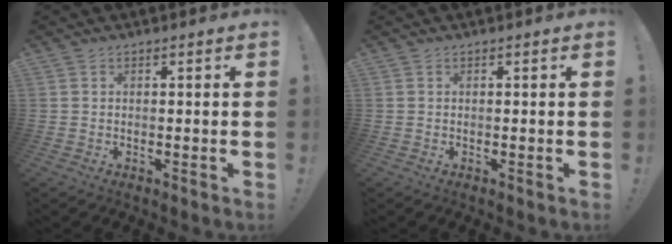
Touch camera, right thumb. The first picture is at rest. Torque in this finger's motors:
{"motor_torque": [-0.01, -0.01, 0.07, -0.06, 0.00]}